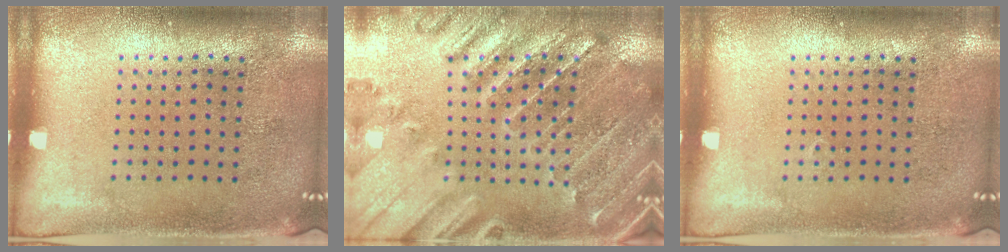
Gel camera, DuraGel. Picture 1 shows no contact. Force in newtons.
{"total": 1.6, "press": 1.6, "slide": 0.3}
{"total": 0.0}